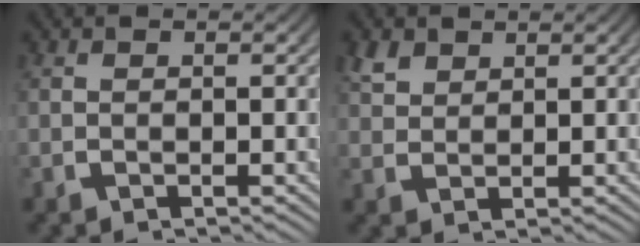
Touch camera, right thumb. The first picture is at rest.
{"total": 2.3, "force": [1.9, 1.1, 0.8], "torque": [-0.015, 0.000, 0.042]}